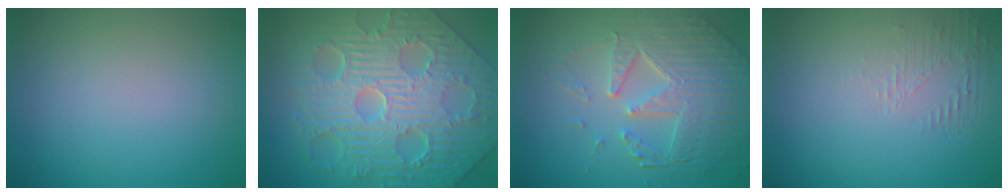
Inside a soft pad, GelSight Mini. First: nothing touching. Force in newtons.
{"total": 12.4, "press": 8.2, "slide": 9.3}
{"total": 8.1, "press": 5.7, "slide": 5.8}
{"total": 1.3, "press": 0.0, "slide": 1.3}